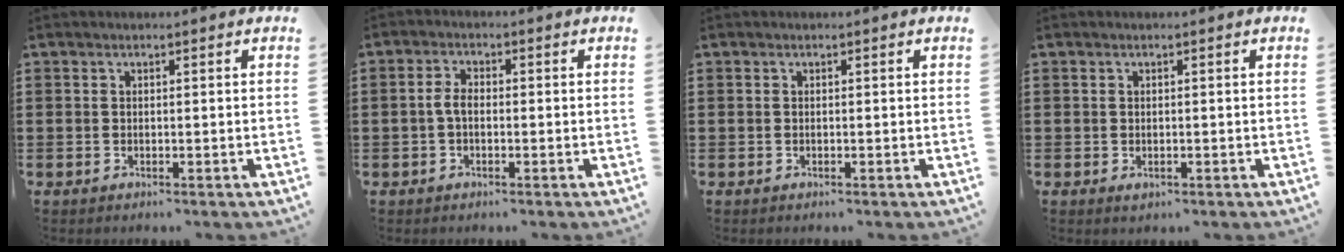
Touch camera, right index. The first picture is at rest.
{"total": 2.6, "force": [-0.5, 1.3, 2.2], "torque": [-0.058, -0.002, -0.014]}
{"total": 0.0}
{"total": 0.5, "force": [-0.3, 0.3, 0.3], "torque": [-0.007, -0.003, -0.004]}